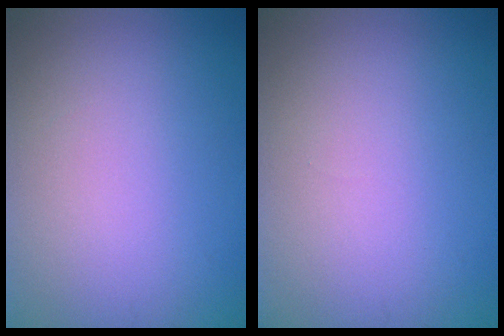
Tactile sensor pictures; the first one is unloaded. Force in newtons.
{"total": 0.0}